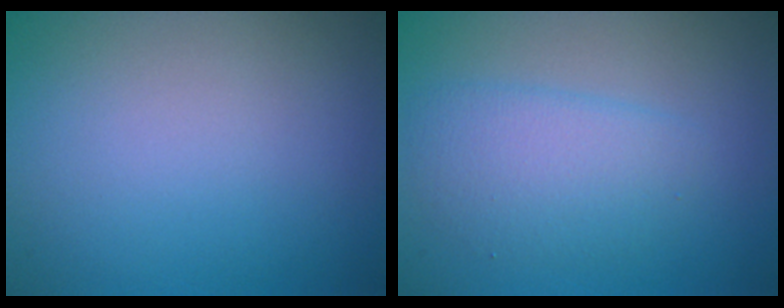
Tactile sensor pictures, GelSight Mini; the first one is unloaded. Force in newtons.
{"total": 3.2, "press": 3.2, "slide": 0.0}